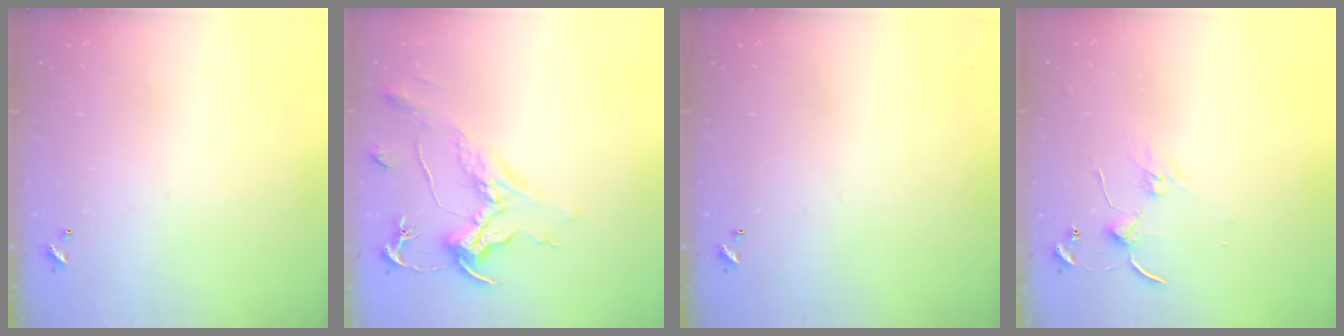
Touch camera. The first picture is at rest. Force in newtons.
{"total": 2.1, "press": 1.7, "slide": 1.3}
{"total": 0.0}
{"total": 1.4, "press": 1.3, "slide": 0.2}